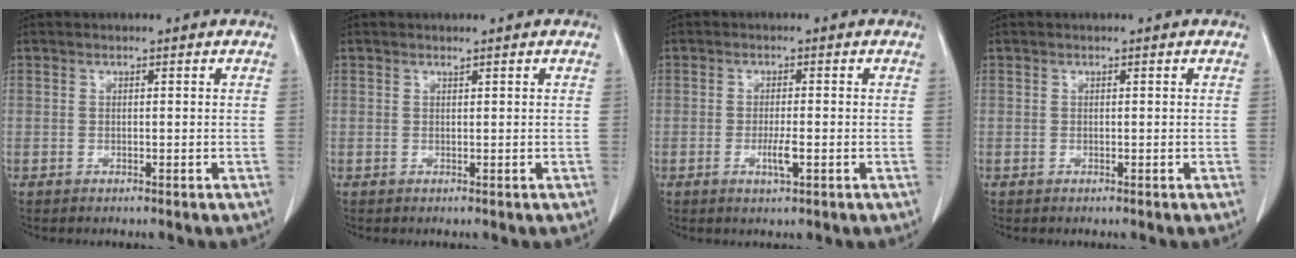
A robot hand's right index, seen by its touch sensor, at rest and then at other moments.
{"total": 0.0}
{"total": 2.7, "force": [-0.9, 0.4, 2.5], "torque": [-0.048, -0.003, -0.015]}
{"total": 0.0}